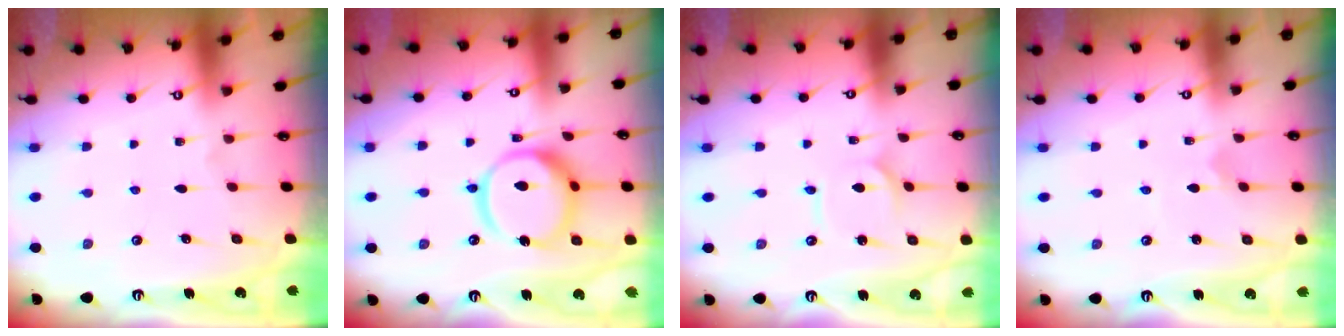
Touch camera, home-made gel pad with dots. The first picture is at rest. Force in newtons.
{"total": 15.6, "press": 15.5, "slide": 1.4}
{"total": 2.1, "press": 2.1, "slide": 0.3}
{"total": 0.7, "press": 0.7, "slide": 0.1}